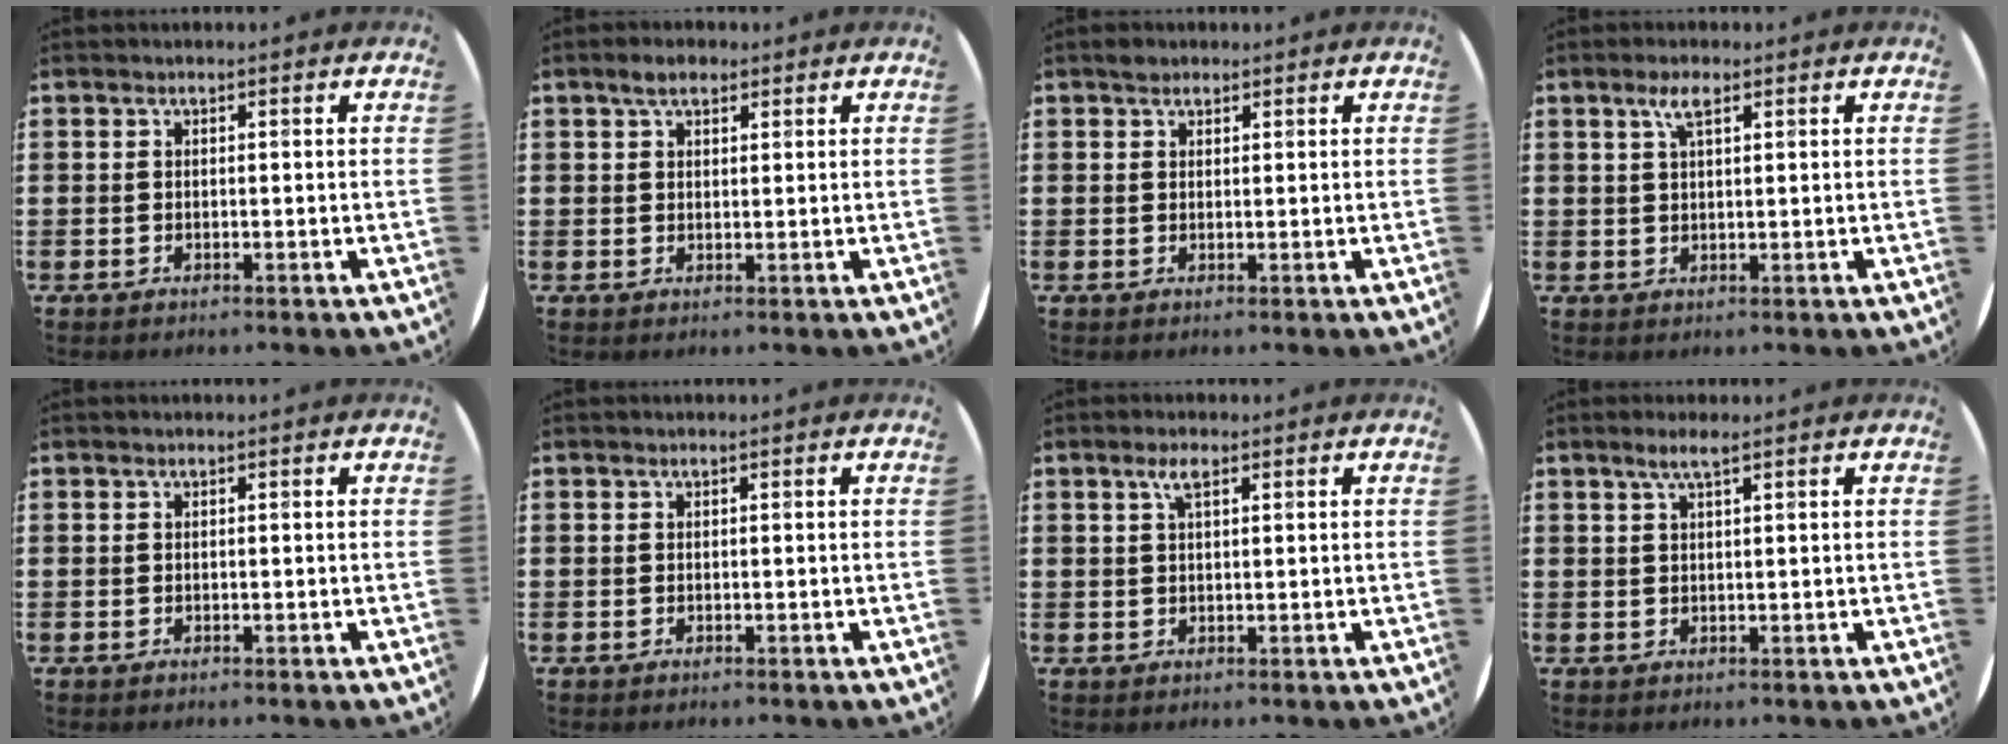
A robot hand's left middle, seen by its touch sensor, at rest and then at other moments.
{"total": 2.7, "force": [2.0, 1.2, 1.4], "torque": [-0.013, 0.000, 0.033]}
{"total": 1.2, "force": [1.0, 0.5, 0.1], "torque": [0.005, 0.001, 0.018]}
{"total": 3.0, "force": [1.7, 0.7, 2.3], "torque": [-0.050, 0.008, 0.028]}
{"total": 0.0}
{"total": 0.0}
{"total": 2.4, "force": [1.3, 0.7, 1.9], "torque": [-0.041, 0.007, 0.021]}
{"total": 2.3, "force": [1.4, 0.1, 1.8], "torque": [-0.037, 0.003, 0.024]}